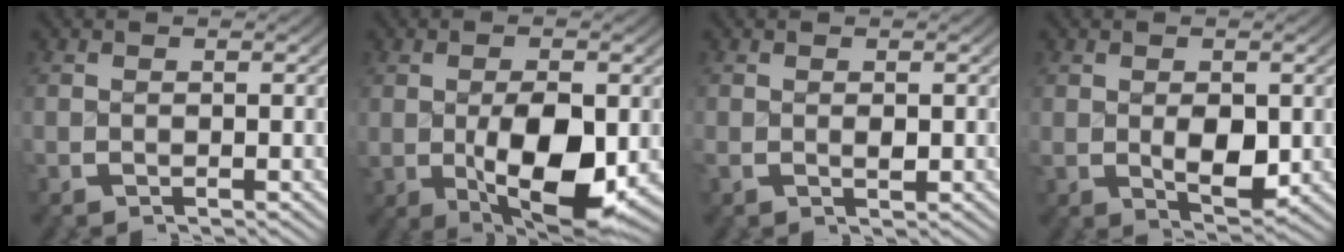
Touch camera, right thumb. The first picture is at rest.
{"total": 9.8, "force": [-1.3, 5.2, 8.2], "torque": [-0.147, -0.039, 0.000]}
{"total": 1.1, "force": [0.1, 0.8, 0.8], "torque": [-0.020, -0.006, 0.006]}
{"total": 4.3, "force": [0.0, 2.5, 3.5], "torque": [-0.063, -0.023, 0.011]}